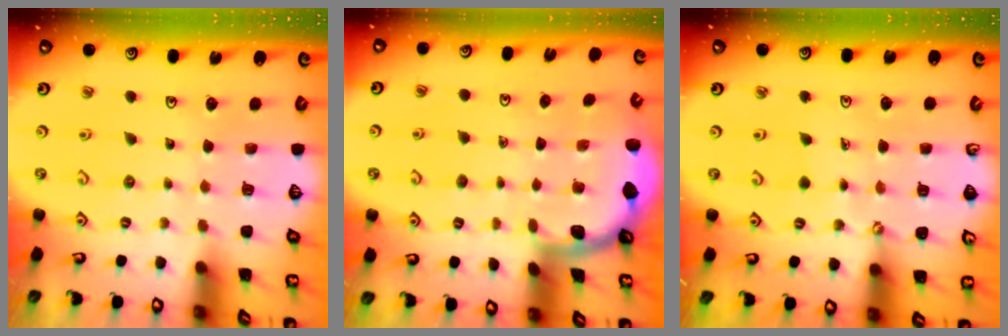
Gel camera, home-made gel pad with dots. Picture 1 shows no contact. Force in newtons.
{"total": 1.7, "press": 1.7, "slide": 0.1}
{"total": 0.6, "press": 0.6, "slide": 0.1}